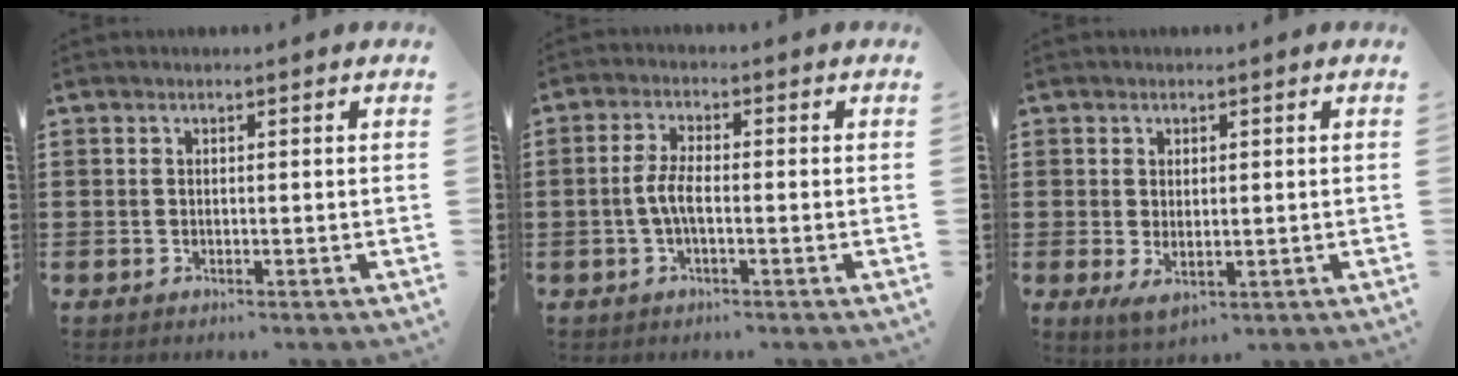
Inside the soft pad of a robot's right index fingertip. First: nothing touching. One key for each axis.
{"total": 3.9, "fx": -0.9, "fy": 1.2, "fz": 3.6, "tx": -0.095, "ty": -0.006, "tz": -0.027}
{"total": 2.3, "fx": 0.1, "fy": 1.4, "fz": 1.8, "tx": -0.044, "ty": -0.002, "tz": 0.000}